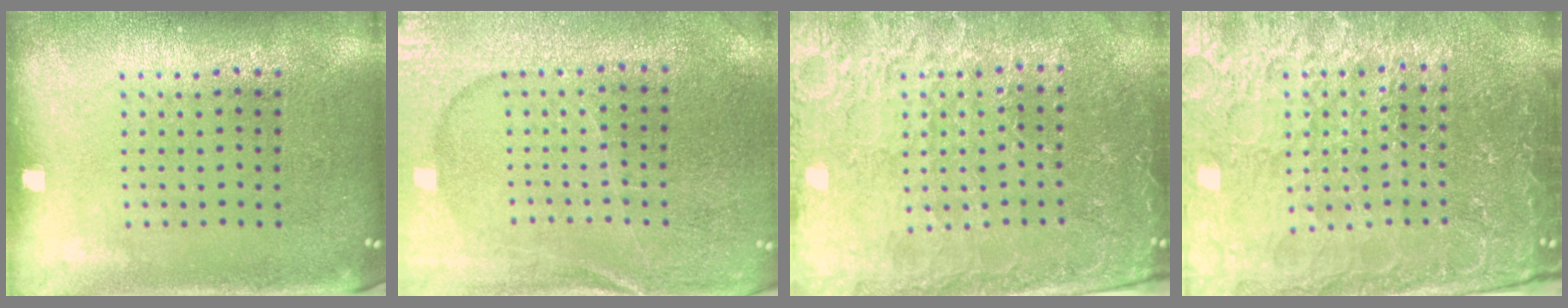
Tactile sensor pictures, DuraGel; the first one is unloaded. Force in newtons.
{"total": 1.5, "press": 1.5, "slide": 0.2}
{"total": 3.5, "press": 3.4, "slide": 0.8}
{"total": 5.1, "press": 4.7, "slide": 1.9}